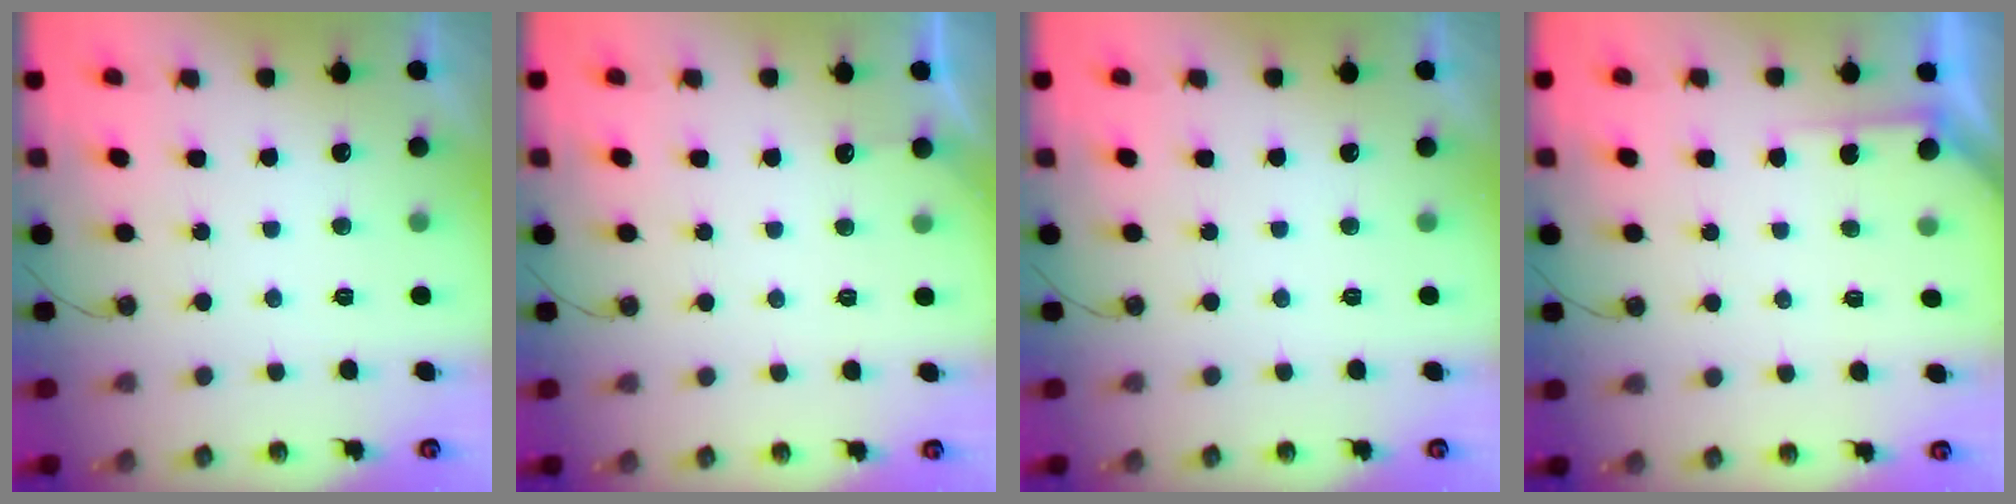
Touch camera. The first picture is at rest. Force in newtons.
{"total": 2.3, "press": 2.3, "slide": 0.3}
{"total": 0.0}
{"total": 3.7, "press": 3.7, "slide": 0.2}